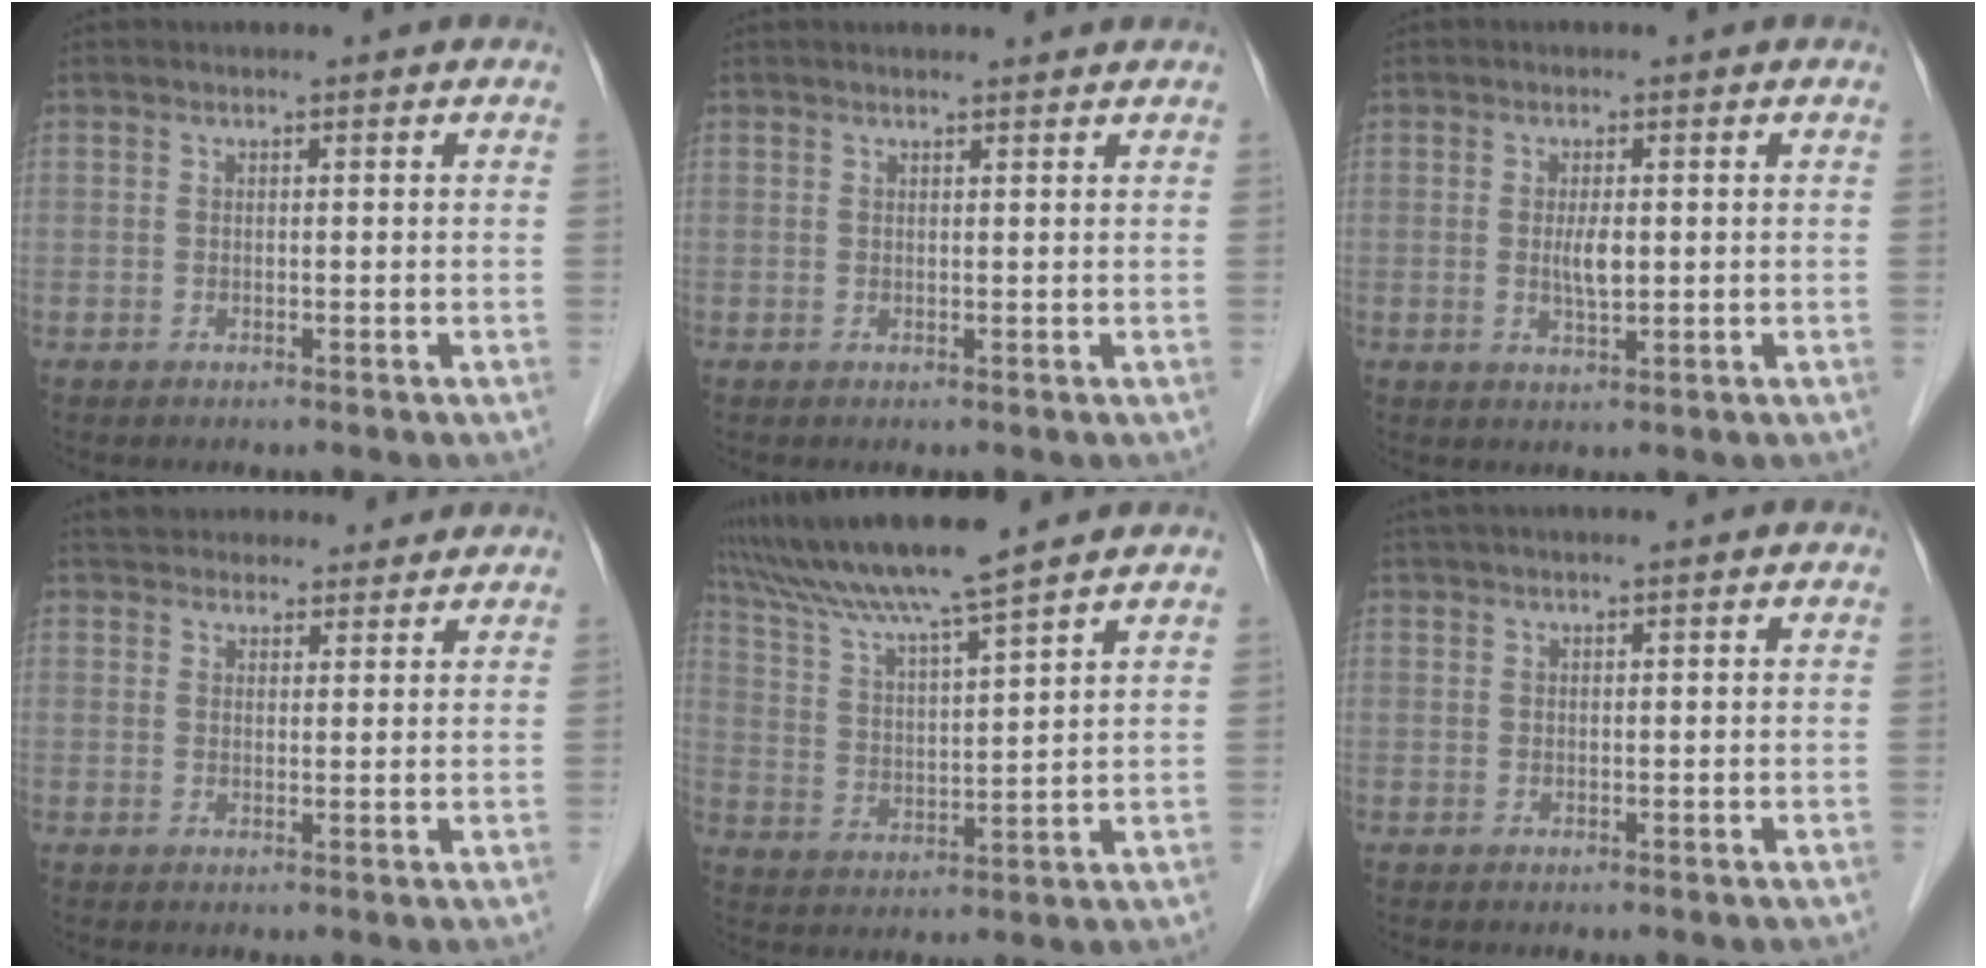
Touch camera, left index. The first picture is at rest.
{"total": 2.8, "force": [2.7, 0.1, 0.8], "torque": [-0.009, 0.011, 0.030]}
{"total": 2.9, "force": [0.1, 0.7, 2.8], "torque": [-0.054, -0.004, 0.004]}
{"total": 11.2, "force": [10.2, 3.6, 2.7], "torque": [-0.022, 0.030, 0.142]}
{"total": 12.9, "force": [11.3, -1.2, 6.2], "torque": [-0.120, 0.018, 0.201]}
{"total": 3.4, "force": [2.8, -0.1, 2.0], "torque": [-0.028, 0.034, 0.048]}